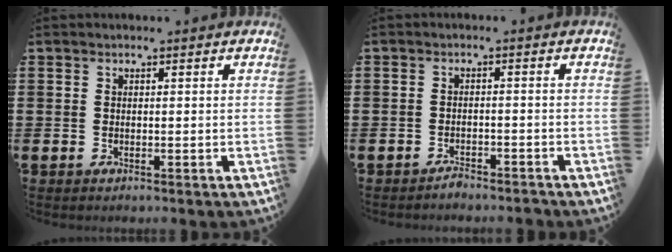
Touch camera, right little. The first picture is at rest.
{"total": 1.5, "force": [-1.5, 0.2, 0.2], "torque": [-0.009, 0.003, -0.032]}